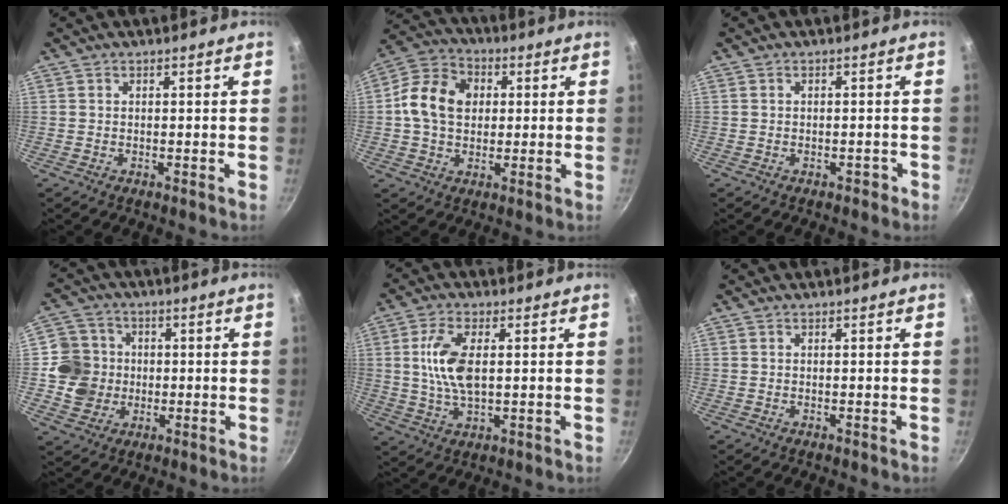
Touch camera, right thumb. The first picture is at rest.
{"total": 12.3, "force": [1.3, 9.4, 7.8], "torque": [-0.128, 0.019, 0.015]}
{"total": 1.1, "force": [-0.7, 0.8, 0.3], "torque": [-0.001, 0.005, -0.012]}
{"total": 10.1, "force": [-0.6, 9.5, 3.4], "torque": [-0.037, 0.015, -0.012]}
{"total": 9.2, "force": [1.2, 4.3, 8.1], "torque": [-0.172, -0.003, 0.025]}
{"total": 0.0}